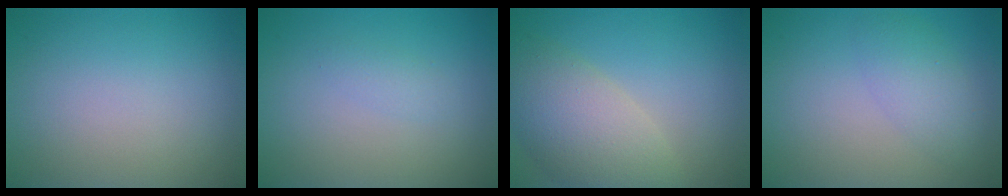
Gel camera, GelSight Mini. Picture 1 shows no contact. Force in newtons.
{"total": 1.0, "press": 1.0, "slide": 0.0}
{"total": 6.9, "press": 6.9, "slide": 0.9}
{"total": 2.7, "press": 2.7, "slide": 0.2}